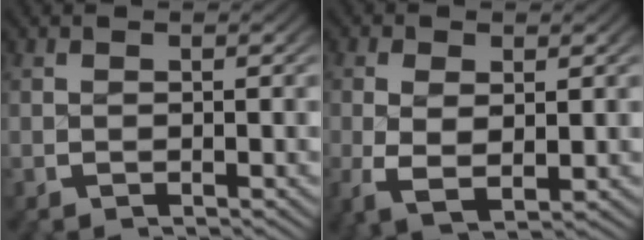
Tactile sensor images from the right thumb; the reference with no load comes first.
{"total": 3.9, "force": [-0.5, 2.4, 3.1], "torque": [-0.074, -0.027, 0.006]}